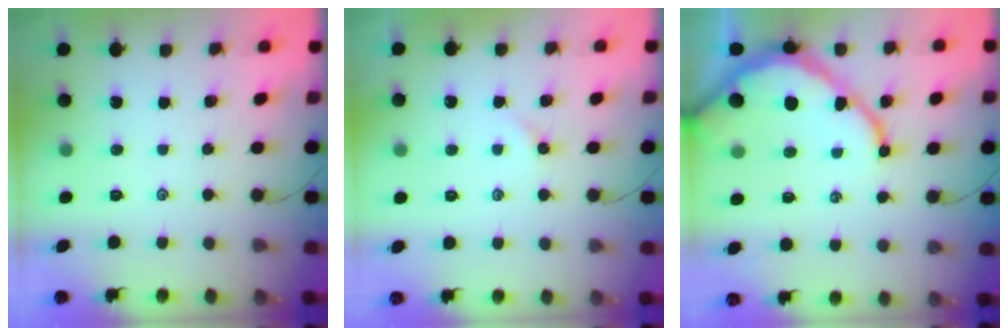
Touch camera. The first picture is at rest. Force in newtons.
{"total": 2.1, "press": 2.1, "slide": 0.4}
{"total": 12.3, "press": 12.2, "slide": 1.4}